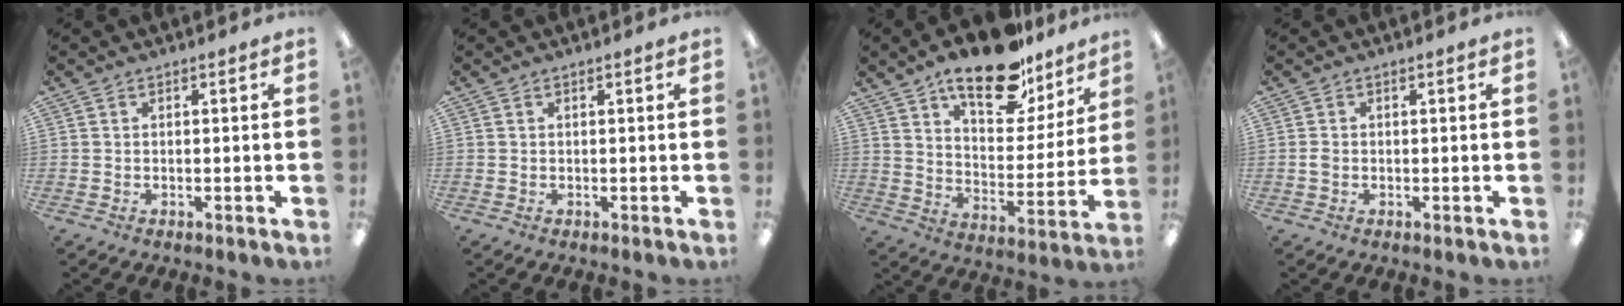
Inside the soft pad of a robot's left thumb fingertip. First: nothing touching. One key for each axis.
{"total": 0.0}
{"total": 19.8, "fx": 14.7, "fy": 8.3, "fz": 10.4, "tx": -0.159, "ty": -0.087, "tz": 0.249}
{"total": 1.2, "fx": -0.2, "fy": 0.9, "fz": 0.8, "tx": -0.016, "ty": 0.003, "tz": -0.004}